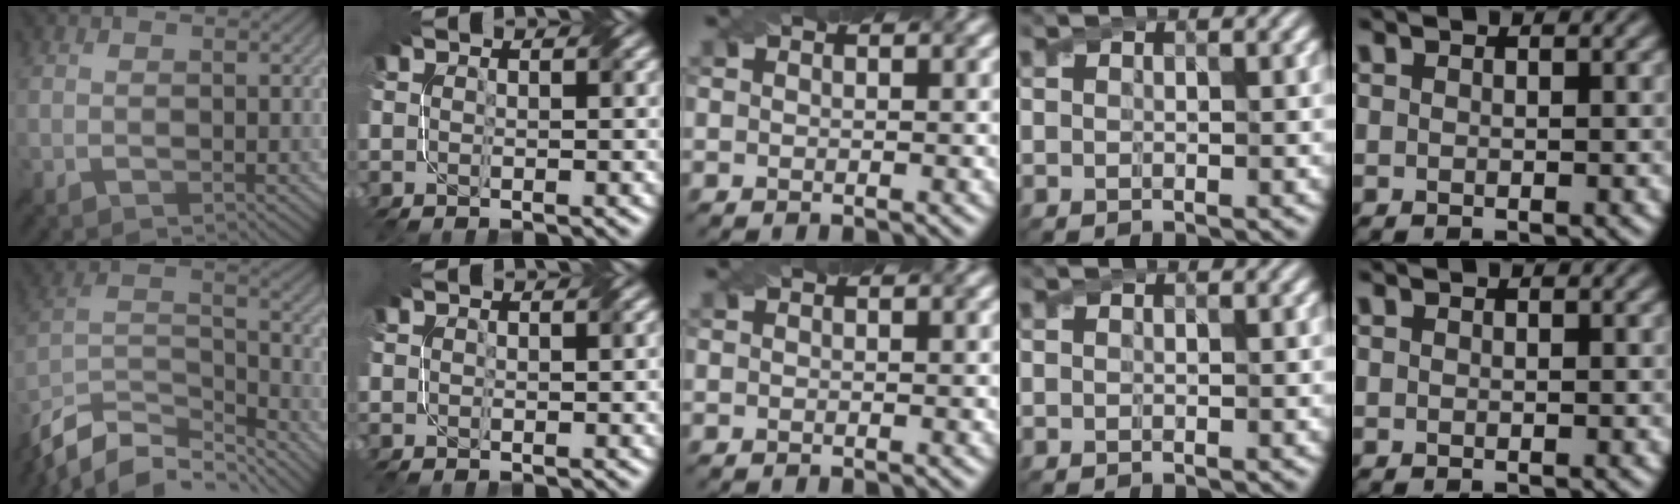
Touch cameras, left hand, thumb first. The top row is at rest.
{"thumb": {"total": 12.9, "force": [-10.3, 4.8, 6.1], "torque": [-0.145, -0.007, -0.186]}, "index": {"total": 0.7, "force": [0.3, 0.4, 0.5], "torque": [-0.008, 0.003, 0.008]}}